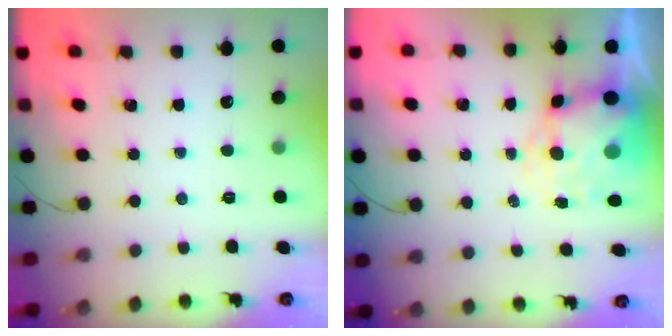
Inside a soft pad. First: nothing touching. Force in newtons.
{"total": 9.3, "press": 9.0, "slide": 2.4}